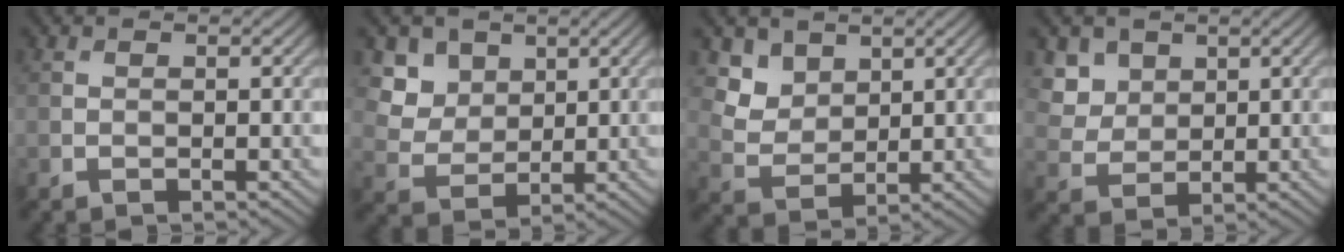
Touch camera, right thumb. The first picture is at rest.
{"total": 5.8, "force": [3.1, 4.3, 2.2], "torque": [-0.076, -0.022, 0.077]}
{"total": 4.7, "force": [3.1, 3.1, 1.6], "torque": [-0.057, -0.020, 0.076]}
{"total": 4.8, "force": [2.6, 3.6, 1.8], "torque": [-0.060, -0.014, 0.060]}